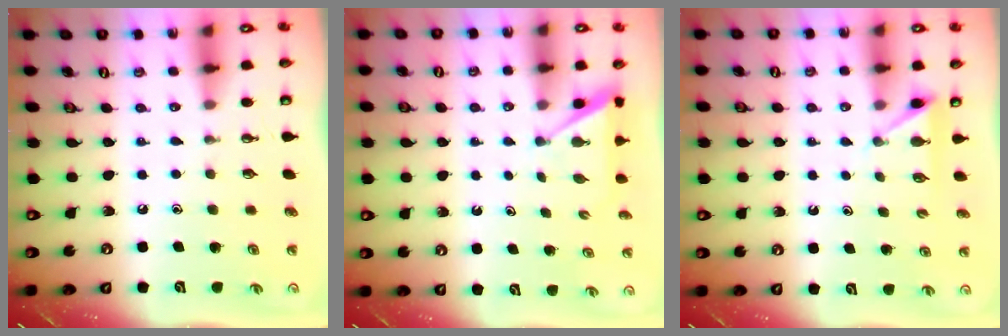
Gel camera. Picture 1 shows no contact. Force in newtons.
{"total": 3.0, "press": 3.0, "slide": 0.3}
{"total": 3.0, "press": 2.9, "slide": 0.4}